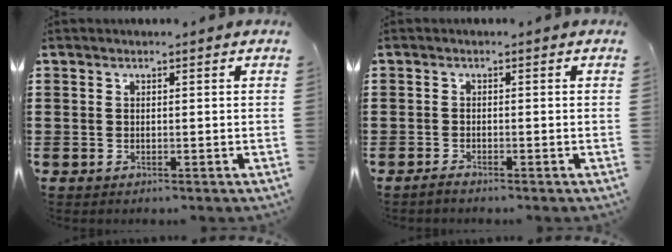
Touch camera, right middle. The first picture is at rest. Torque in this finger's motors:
{"motor_torque": [0.15, -0.02, 0.07, 0.02]}